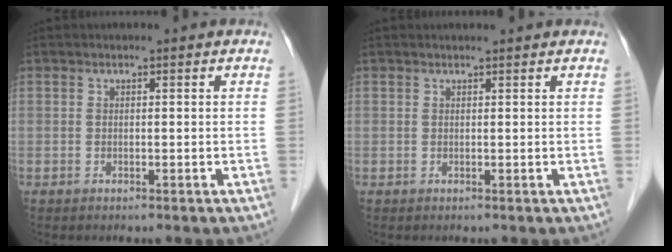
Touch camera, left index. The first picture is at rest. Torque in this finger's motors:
{"motor_torque": [0.07, -0.14, 0.02, 0.01]}